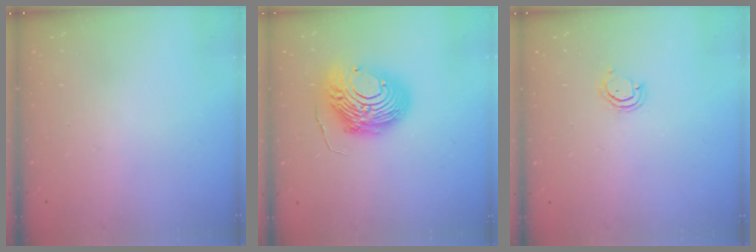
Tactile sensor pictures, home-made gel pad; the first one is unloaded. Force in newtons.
{"total": 14.6, "press": 14.6, "slide": 1.5}
{"total": 4.0, "press": 4.0, "slide": 0.3}